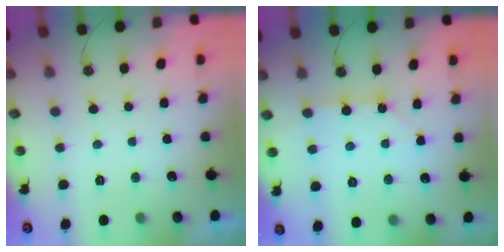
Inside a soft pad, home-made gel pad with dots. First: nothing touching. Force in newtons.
{"total": 1.8, "press": 1.8, "slide": 0.3}